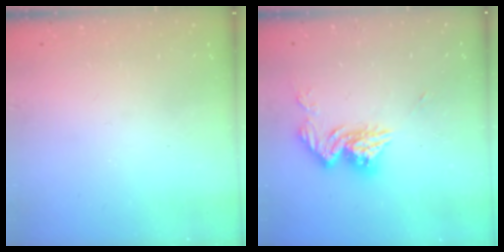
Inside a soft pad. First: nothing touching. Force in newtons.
{"total": 12.8, "press": 12.8, "slide": 1.1}